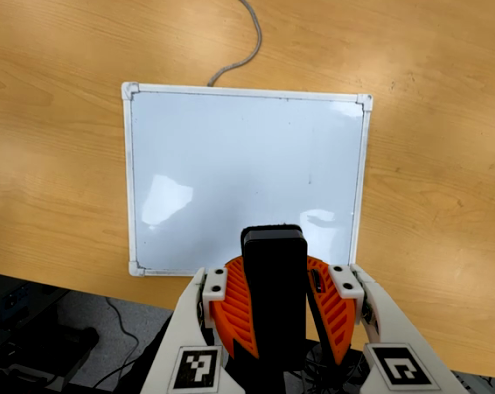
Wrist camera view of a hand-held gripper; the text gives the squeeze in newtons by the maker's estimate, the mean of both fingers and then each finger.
{"total": 12.4, "left": 11.4, "right": 13.3}